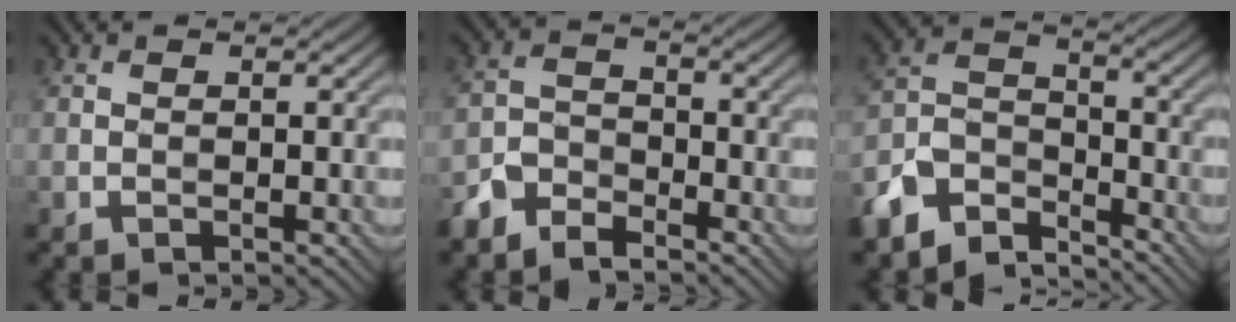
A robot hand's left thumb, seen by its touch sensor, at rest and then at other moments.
{"total": 4.9, "force": [-4.1, 2.2, 1.7], "torque": [-0.033, -0.003, -0.095]}
{"total": 9.1, "force": [-7.3, 4.2, 3.2], "torque": [-0.069, -0.005, -0.158]}